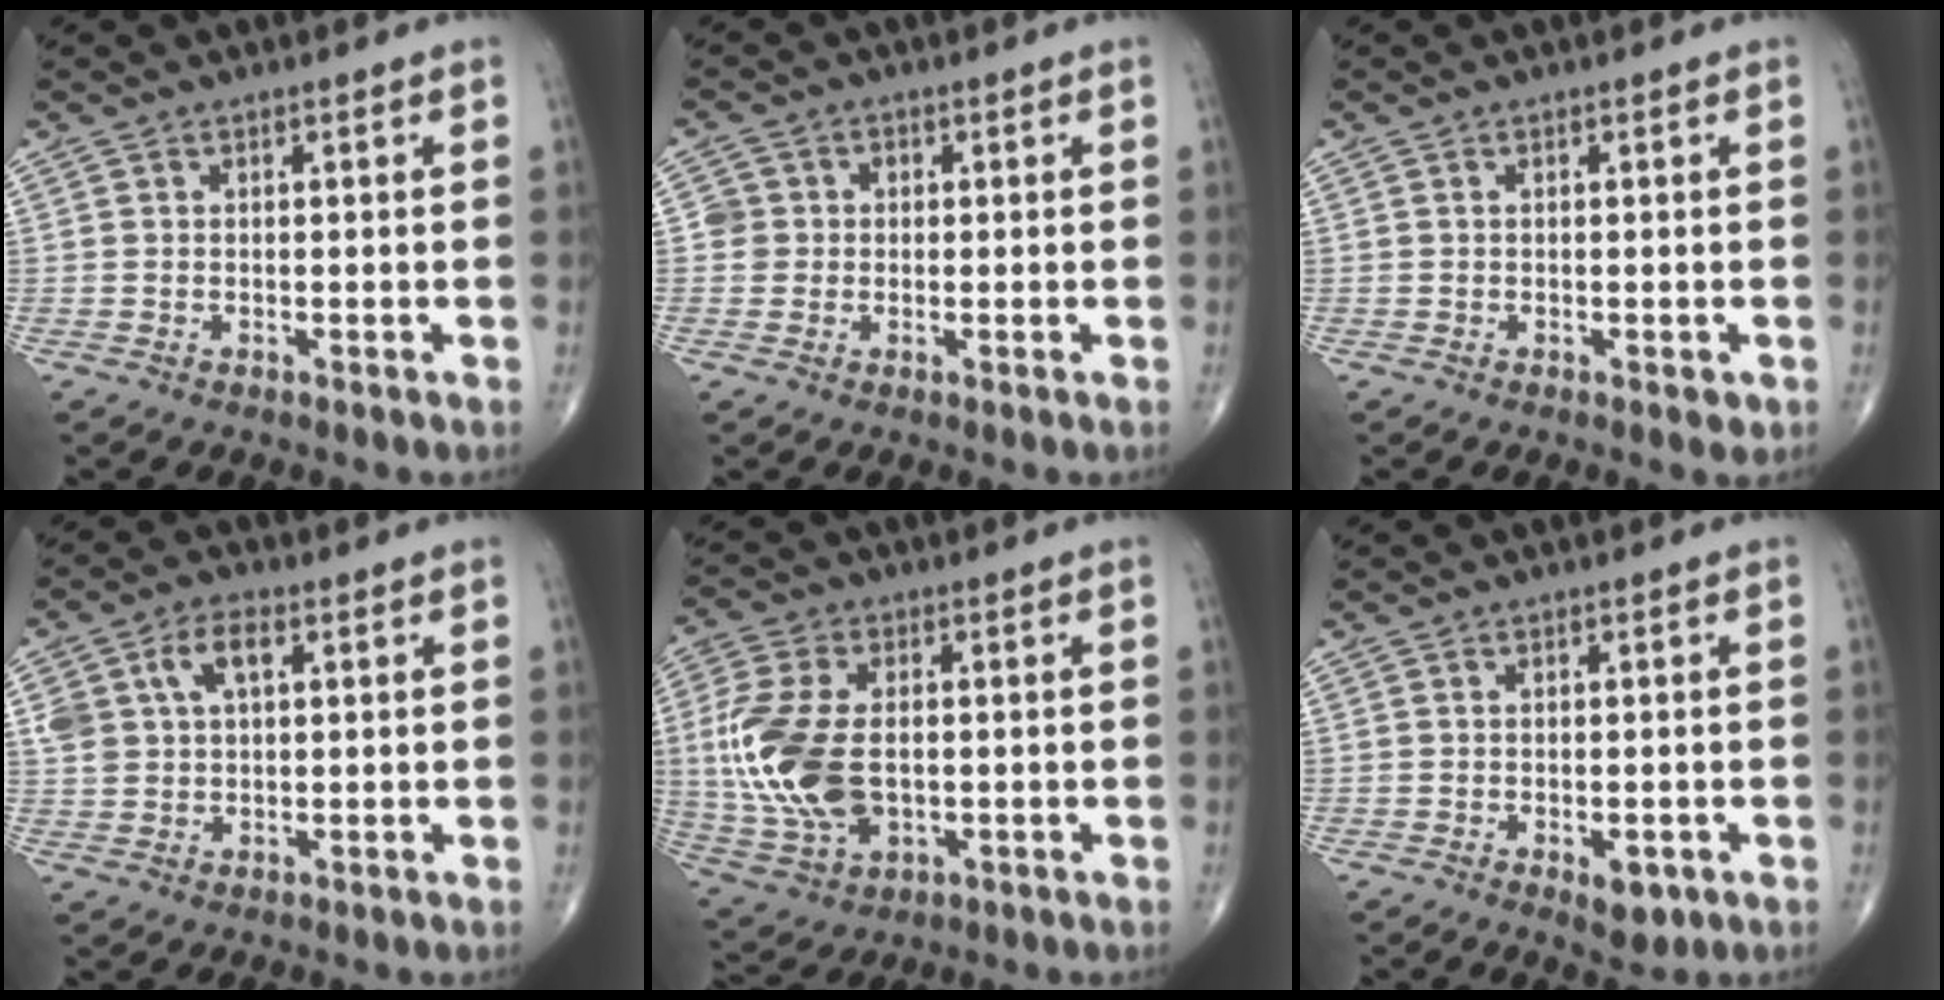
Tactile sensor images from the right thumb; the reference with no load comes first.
{"total": 3.3, "force": [-0.1, 3.3, 0.6], "torque": [0.015, 0.009, -0.008]}
{"total": 1.3, "force": [-0.2, 0.6, 1.1], "torque": [-0.010, -0.002, -0.001]}
{"total": 7.6, "force": [2.4, 4.5, 5.6], "torque": [-0.106, 0.010, 0.046]}
{"total": 16.4, "force": [-0.5, 9.9, 13.1], "torque": [-0.291, -0.007, 0.000]}
{"total": 3.7, "force": [-1.4, 1.9, 2.9], "torque": [-0.028, 0.000, -0.010]}